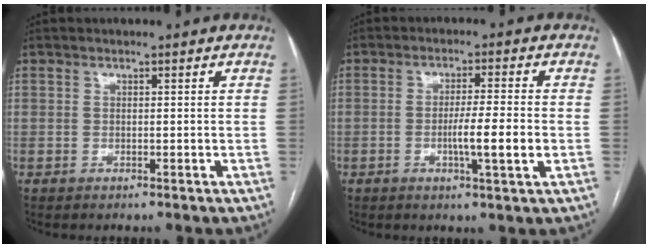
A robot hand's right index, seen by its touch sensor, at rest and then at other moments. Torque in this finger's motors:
{"motor_torque": [2.02, 0.05, 0.64, 0.15]}